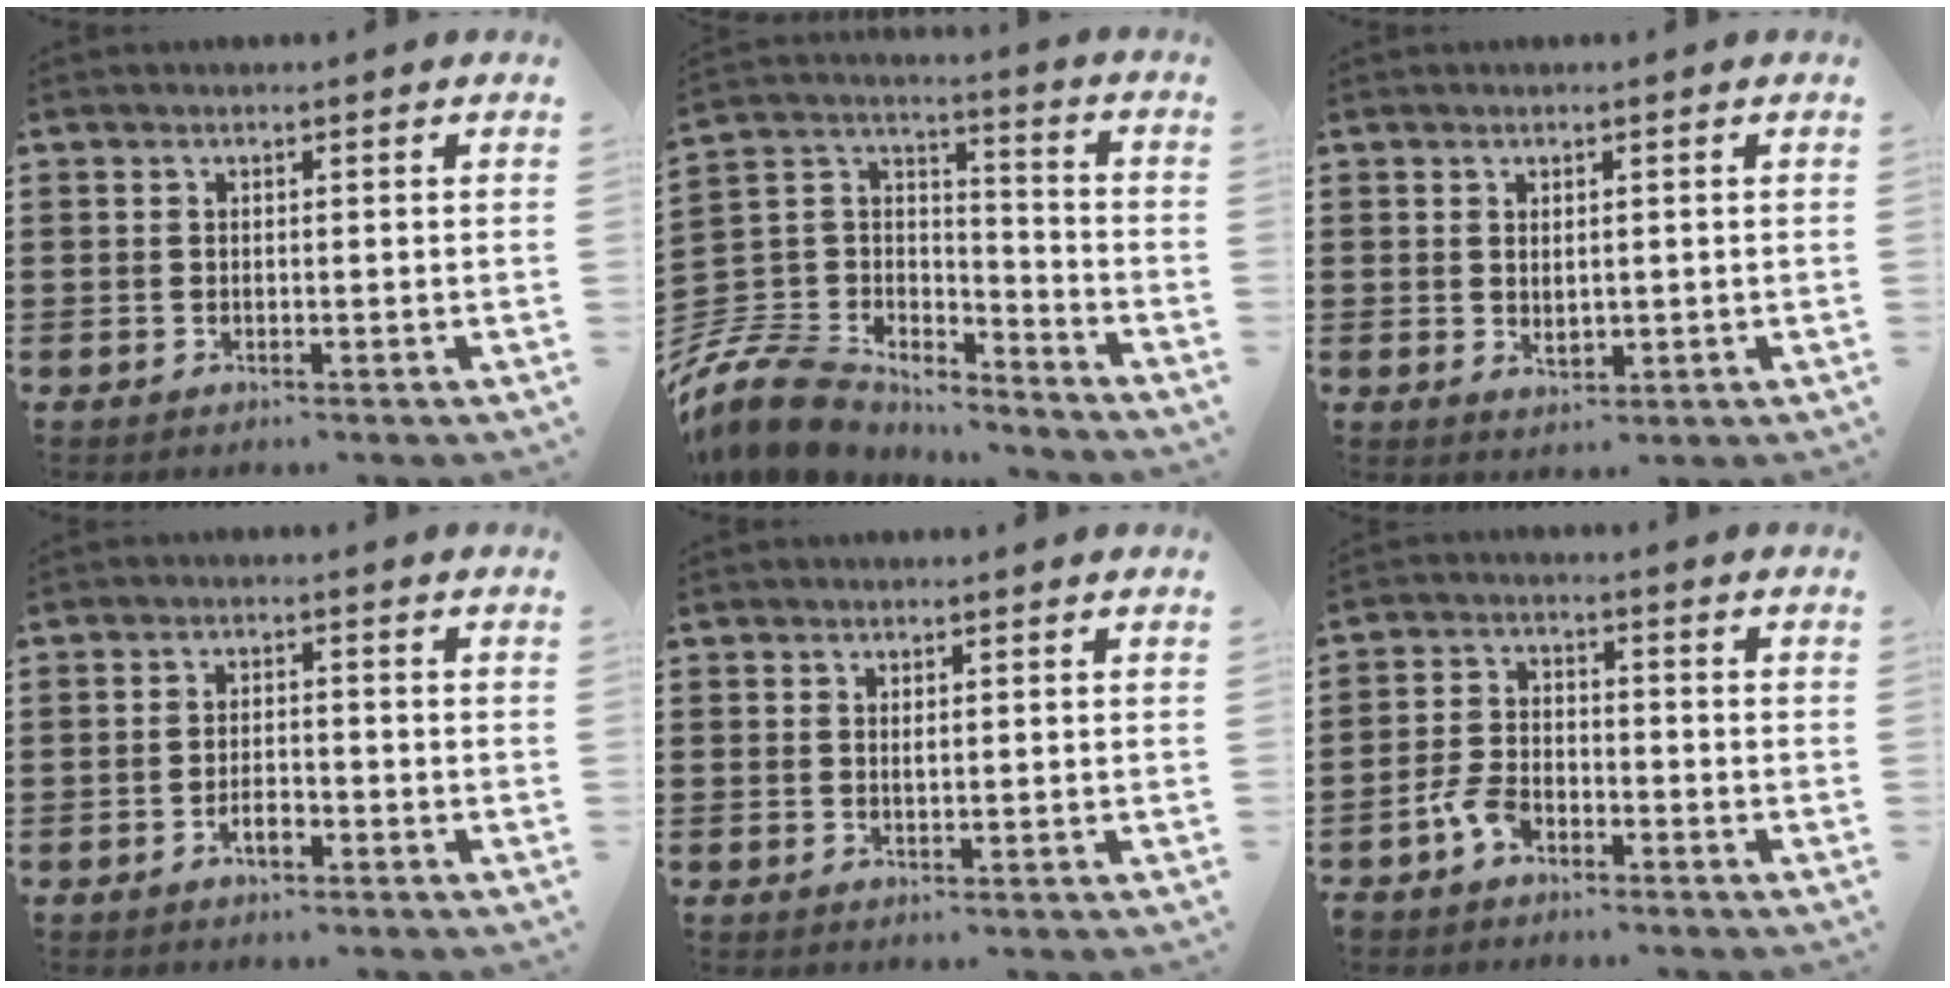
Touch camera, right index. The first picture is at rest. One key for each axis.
{"total": 11.4, "fx": -9.4, "fy": 5.7, "fz": 3.2, "tx": -0.106, "ty": 0.019, "tz": -0.190}
{"total": 1.7, "fx": 0.3, "fy": 1.0, "fz": 1.3, "tx": -0.017, "ty": 0.000, "tz": 0.004}
{"total": 3.0, "fx": -1.7, "fy": 1.2, "fz": 2.1, "tx": -0.039, "ty": 0.003, "tz": -0.033}
{"total": 0.6, "fx": 0.3, "fy": 0.1, "fz": 0.5, "tx": -0.010, "ty": 0.001, "tz": 0.005}
{"total": 4.7, "fx": -3.2, "fy": 2.4, "fz": 2.5, "tx": -0.072, "ty": 0.003, "tz": -0.066}